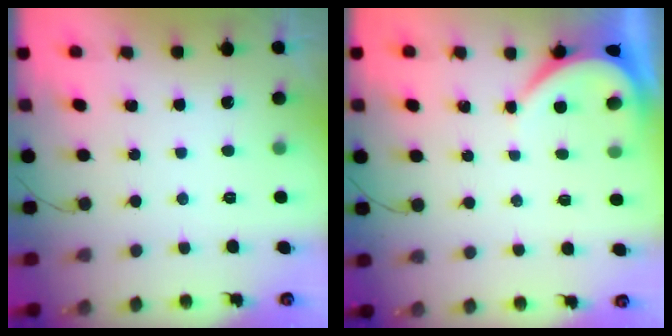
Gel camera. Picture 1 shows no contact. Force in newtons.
{"total": 3.9, "press": 3.9, "slide": 0.6}